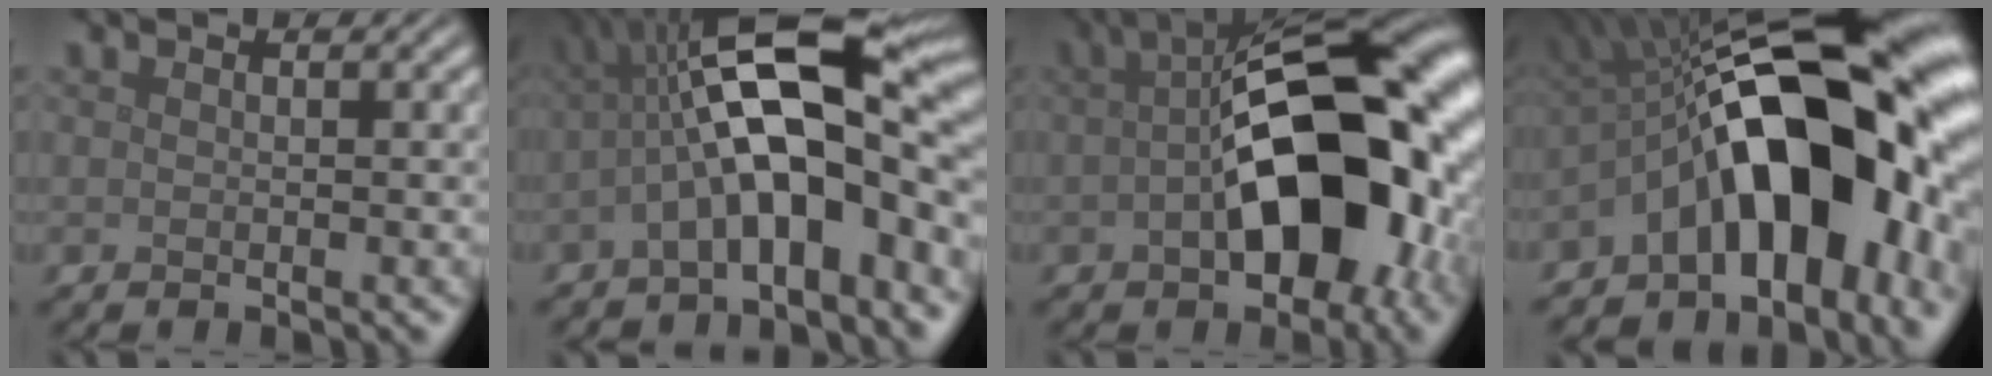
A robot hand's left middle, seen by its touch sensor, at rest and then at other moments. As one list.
[{"total": 13.2, "force": [-0.7, 4.7, 12.3], "torque": [-0.189, 0.024, -0.026]}, {"total": 16.0, "force": [-1.5, 8.9, 13.3], "torque": [-0.179, -0.007, -0.020]}, {"total": 15.8, "force": [-2.6, 7.5, 13.7], "torque": [-0.165, 0.034, -0.052]}]